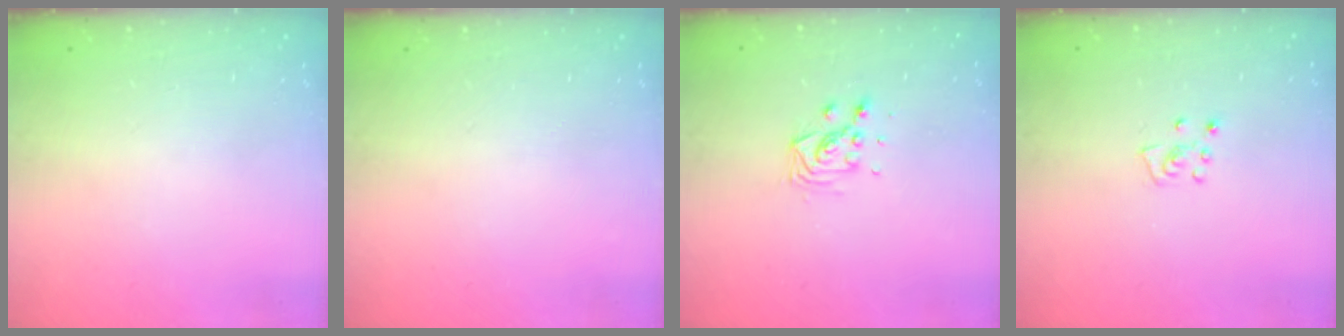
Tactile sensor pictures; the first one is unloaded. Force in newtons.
{"total": 0.0}
{"total": 6.1, "press": 6.1, "slide": 0.5}
{"total": 5.0, "press": 4.9, "slide": 0.4}